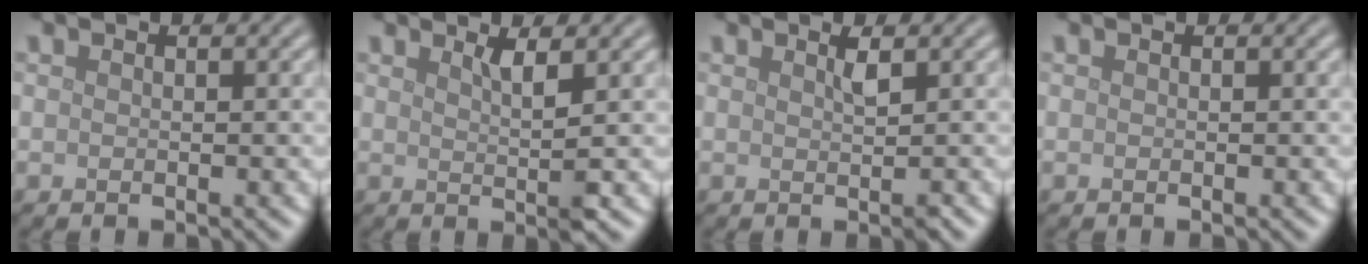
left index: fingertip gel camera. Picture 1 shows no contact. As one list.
[{"total": 2.2, "force": [1.0, 0.4, 2.0], "torque": [-0.028, -0.002, 0.012]}, {"total": 1.2, "force": [0.5, 0.1, 1.1], "torque": [-0.018, -0.001, 0.007]}, {"total": 0.0}]